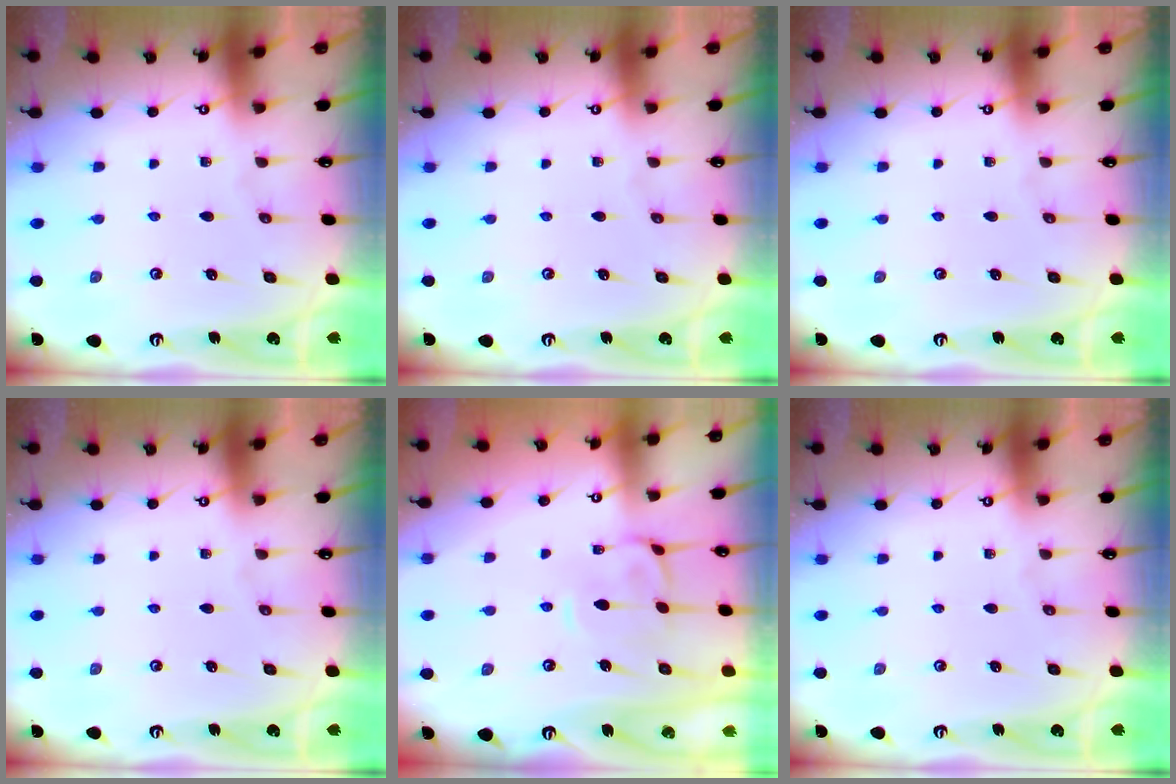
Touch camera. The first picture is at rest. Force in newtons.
{"total": 0.0}
{"total": 0.0}
{"total": 0.0}
{"total": 1.4, "press": 1.1, "slide": 0.9}
{"total": 0.0}